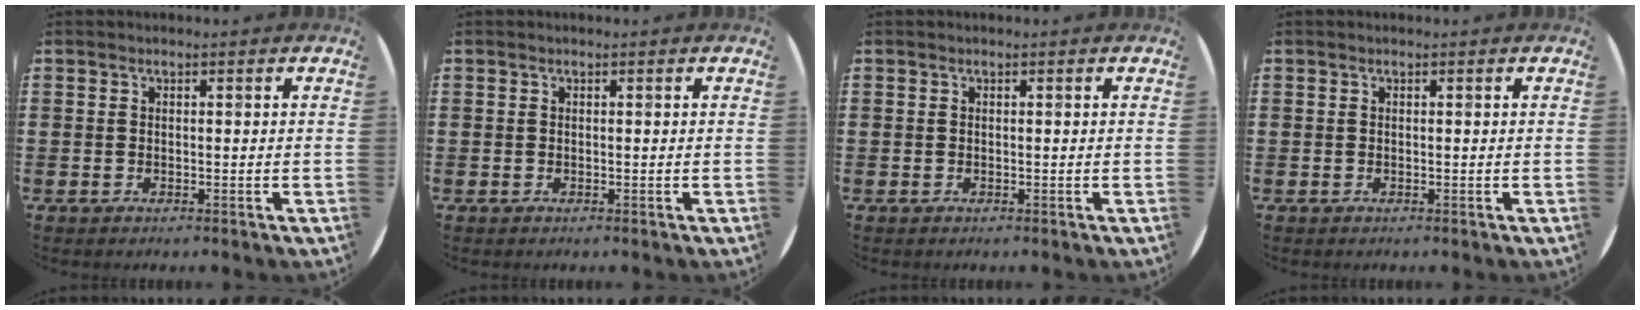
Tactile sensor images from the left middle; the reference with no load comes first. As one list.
[{"total": 0.0}, {"total": 0.0}, {"total": 0.0}]